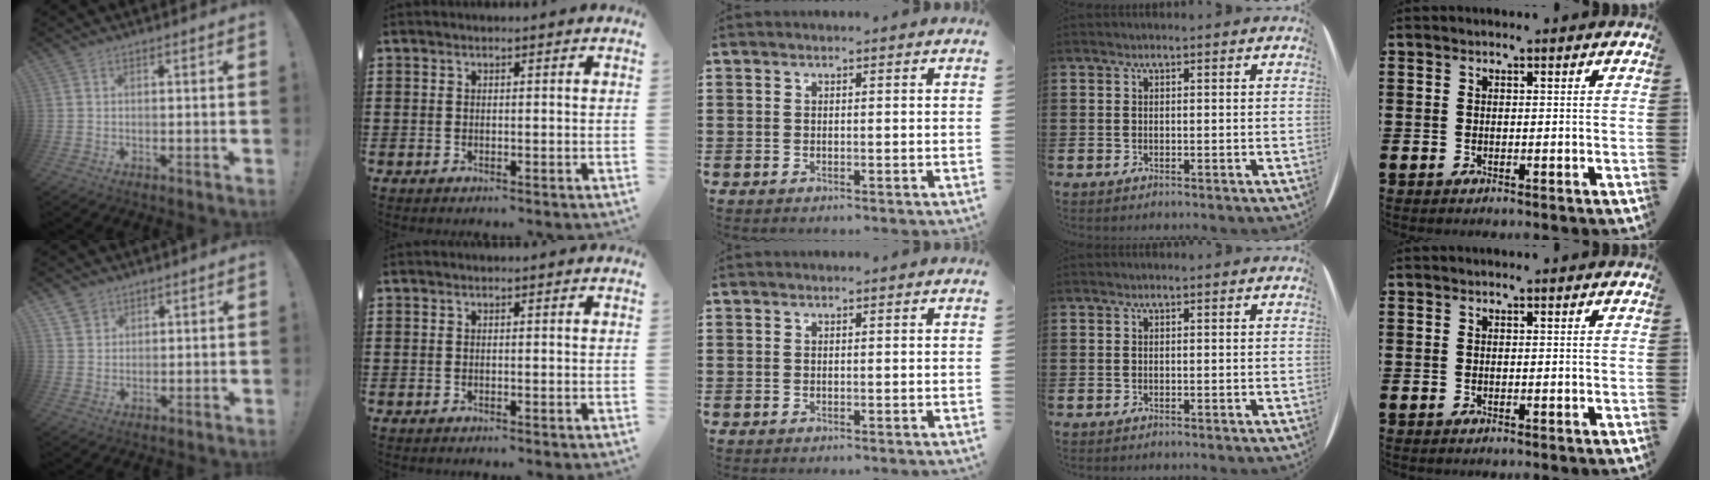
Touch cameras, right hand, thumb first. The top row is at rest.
{"thumb": {"total": 3.6, "force": [2.7, 2.3, 0.6], "torque": [-0.011, -0.013, 0.051]}}